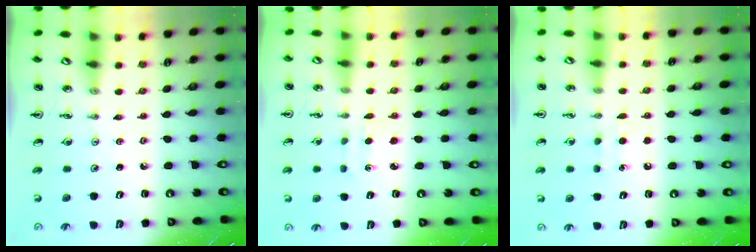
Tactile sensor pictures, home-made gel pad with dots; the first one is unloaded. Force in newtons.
{"total": 2.3, "press": 2.3, "slide": 0.3}
{"total": 6.8, "press": 6.8, "slide": 0.8}